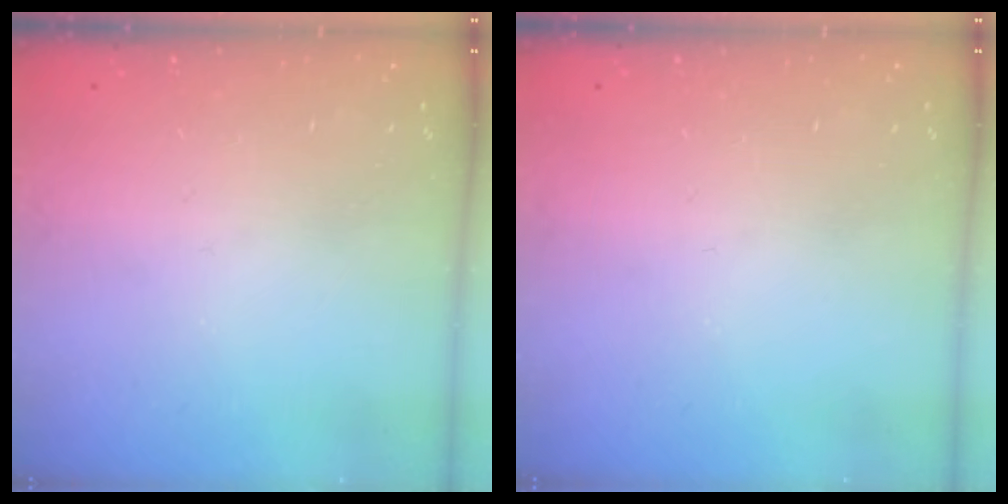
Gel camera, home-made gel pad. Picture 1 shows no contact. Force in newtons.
{"total": 0.0}